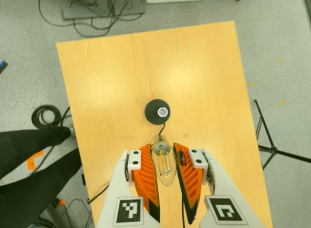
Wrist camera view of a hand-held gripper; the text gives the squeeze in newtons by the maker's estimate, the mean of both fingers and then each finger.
{"total": 21.4, "left": 24.4, "right": 18.5}